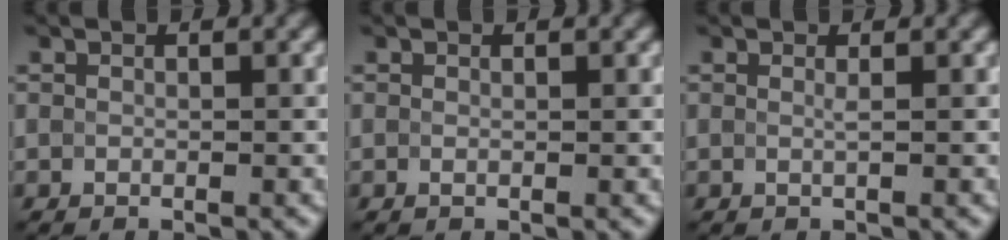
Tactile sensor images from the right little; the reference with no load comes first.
{"total": 0.0}
{"total": 0.0}